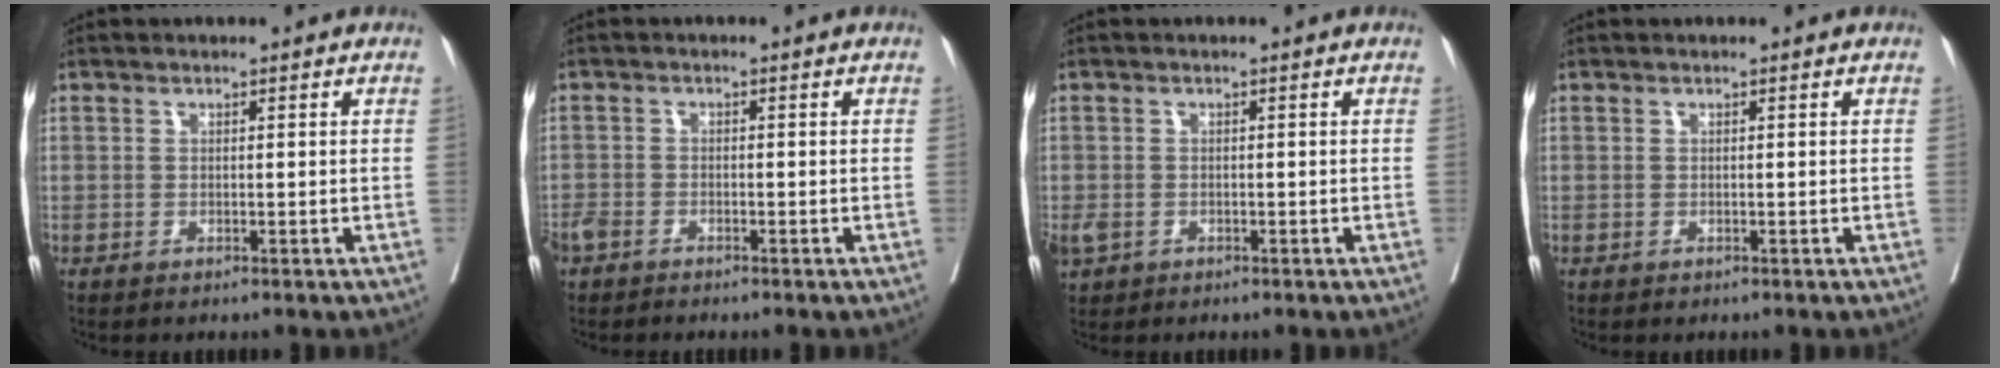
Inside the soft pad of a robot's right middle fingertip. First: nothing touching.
{"total": 3.5, "force": [-2.9, 1.5, 1.3], "torque": [-0.028, -0.004, -0.057]}
{"total": 2.8, "force": [-1.2, 2.1, 1.4], "torque": [-0.035, -0.004, -0.017]}
{"total": 0.0}